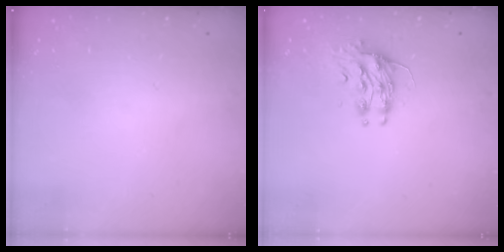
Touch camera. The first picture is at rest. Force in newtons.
{"total": 10.4, "press": 10.3, "slide": 0.8}